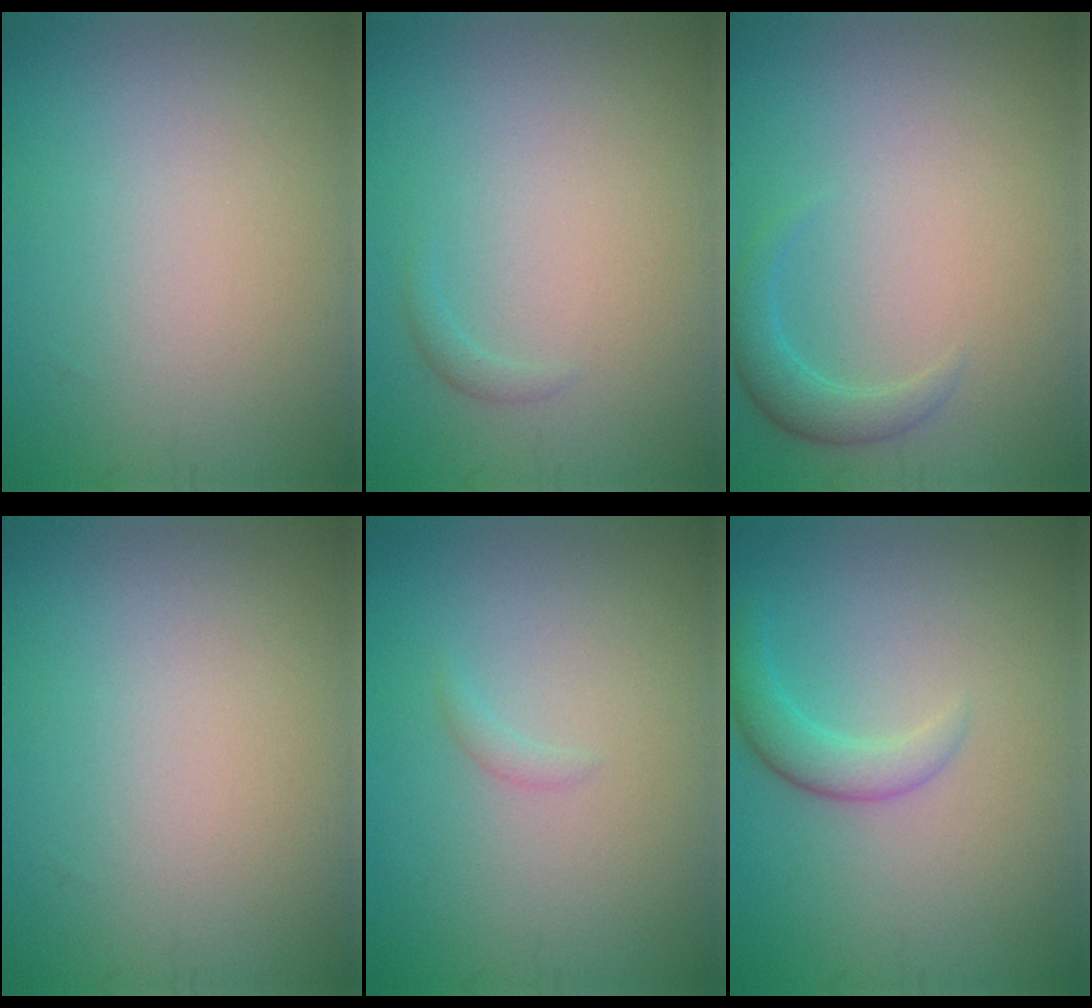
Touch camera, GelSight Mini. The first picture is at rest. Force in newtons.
{"total": 0.7, "press": 0.7, "slide": 0.1}
{"total": 2.1, "press": 2.1, "slide": 0.2}
{"total": 0.0}
{"total": 0.7, "press": 0.7, "slide": 0.1}
{"total": 2.4, "press": 2.4, "slide": 0.1}